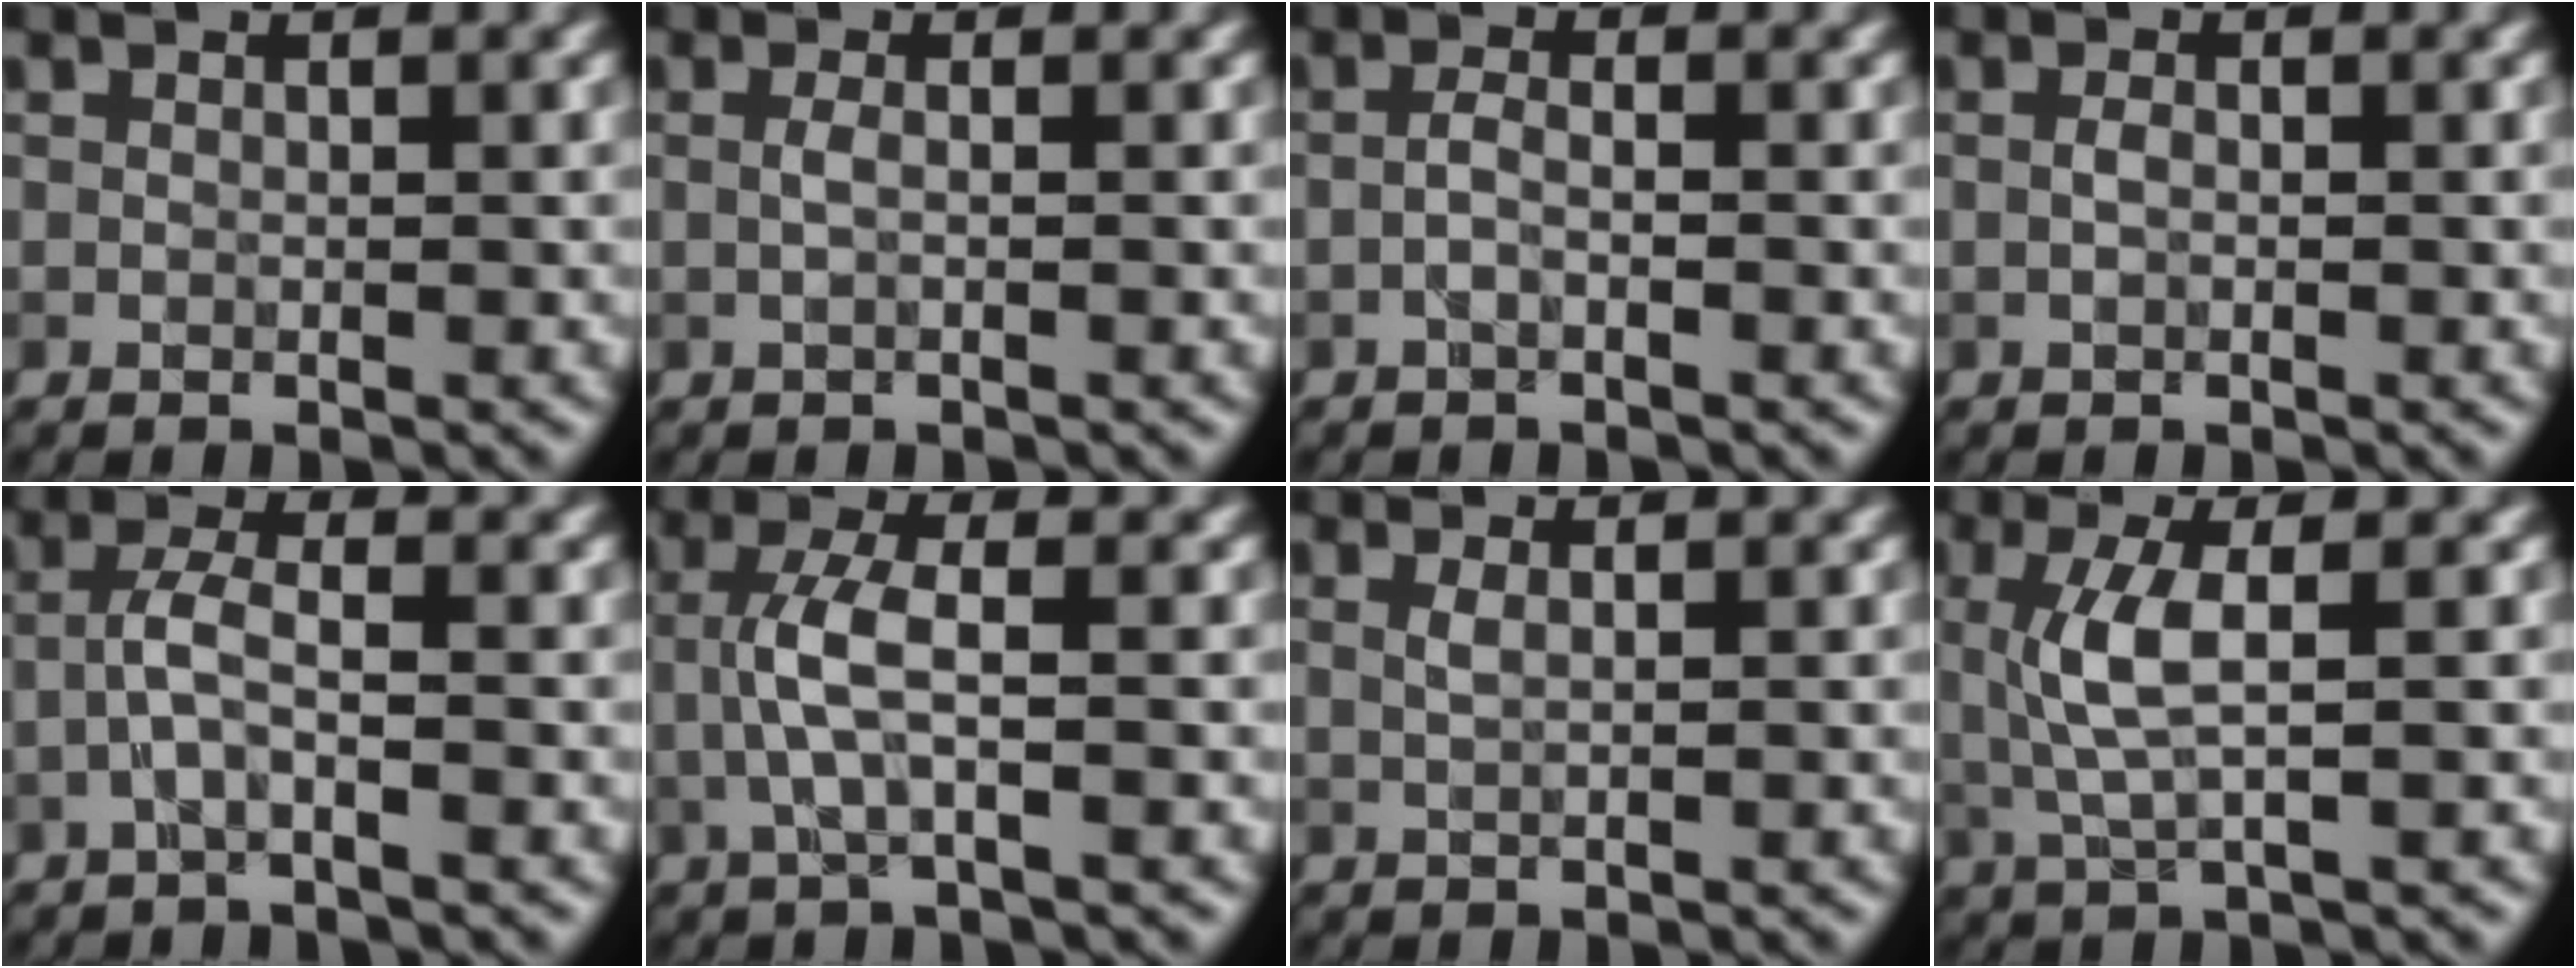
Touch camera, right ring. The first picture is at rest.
{"total": 1.0, "force": [0.0, 0.3, 1.0], "torque": [-0.019, 0.000, -0.002]}
{"total": 1.4, "force": [-0.6, 0.3, 1.2], "torque": [-0.025, 0.002, -0.014]}
{"total": 0.8, "force": [-0.2, 0.3, 0.7], "torque": [-0.017, -0.001, -0.004]}
{"total": 2.5, "force": [-0.9, 0.4, 2.3], "torque": [-0.047, 0.012, -0.025]}
{"total": 3.5, "force": [-0.5, 0.6, 3.4], "torque": [-0.072, 0.008, -0.016]}
{"total": 1.1, "force": [0.3, 0.4, 1.0], "torque": [-0.013, 0.003, 0.004]}
{"total": 4.0, "force": [0.4, 0.9, 3.9], "torque": [-0.085, 0.001, 0.013]}